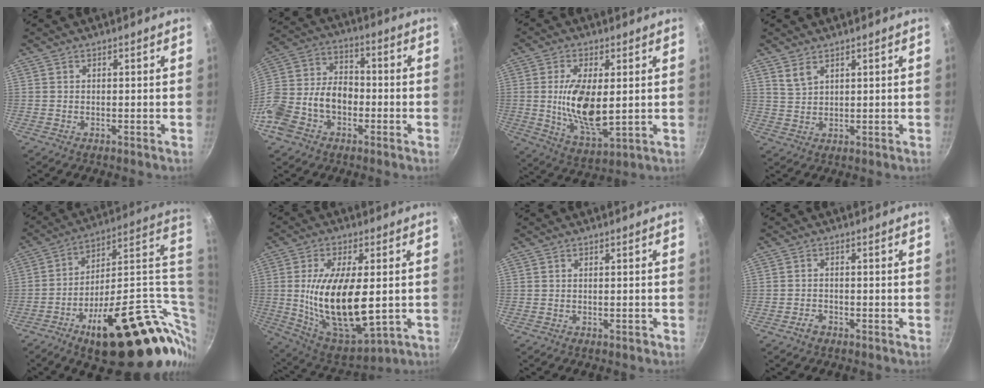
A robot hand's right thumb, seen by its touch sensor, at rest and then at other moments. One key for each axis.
{"total": 16.5, "fx": -4.7, "fy": 11.6, "fz": 10.8, "tx": -0.189, "ty": 0.053, "tz": -0.096}
{"total": 13.1, "fx": 0.8, "fy": 5.8, "fz": 11.7, "tx": -0.215, "ty": -0.015, "tz": 0.022}
{"total": 3.3, "fx": 2.2, "fy": 1.7, "fz": 1.7, "tx": -0.032, "ty": -0.011, "tz": 0.047}
{"total": 32.8, "fx": -1.9, "fy": 14.5, "fz": 29.4, "tx": -0.382, "ty": 0.006, "tz": -0.012}
{"total": 20.6, "fx": -0.8, "fy": 9.2, "fz": 18.4, "tx": -0.324, "ty": -0.008, "tz": 0.003}
{"total": 0.6, "fx": -0.3, "fy": 0.2, "fz": 0.4, "tx": -0.005, "ty": 0.005, "tz": -0.004}
{"total": 2.1, "fx": -1.5, "fy": 1.2, "fz": 0.9, "tx": -0.016, "ty": 0.015, "tz": -0.027}